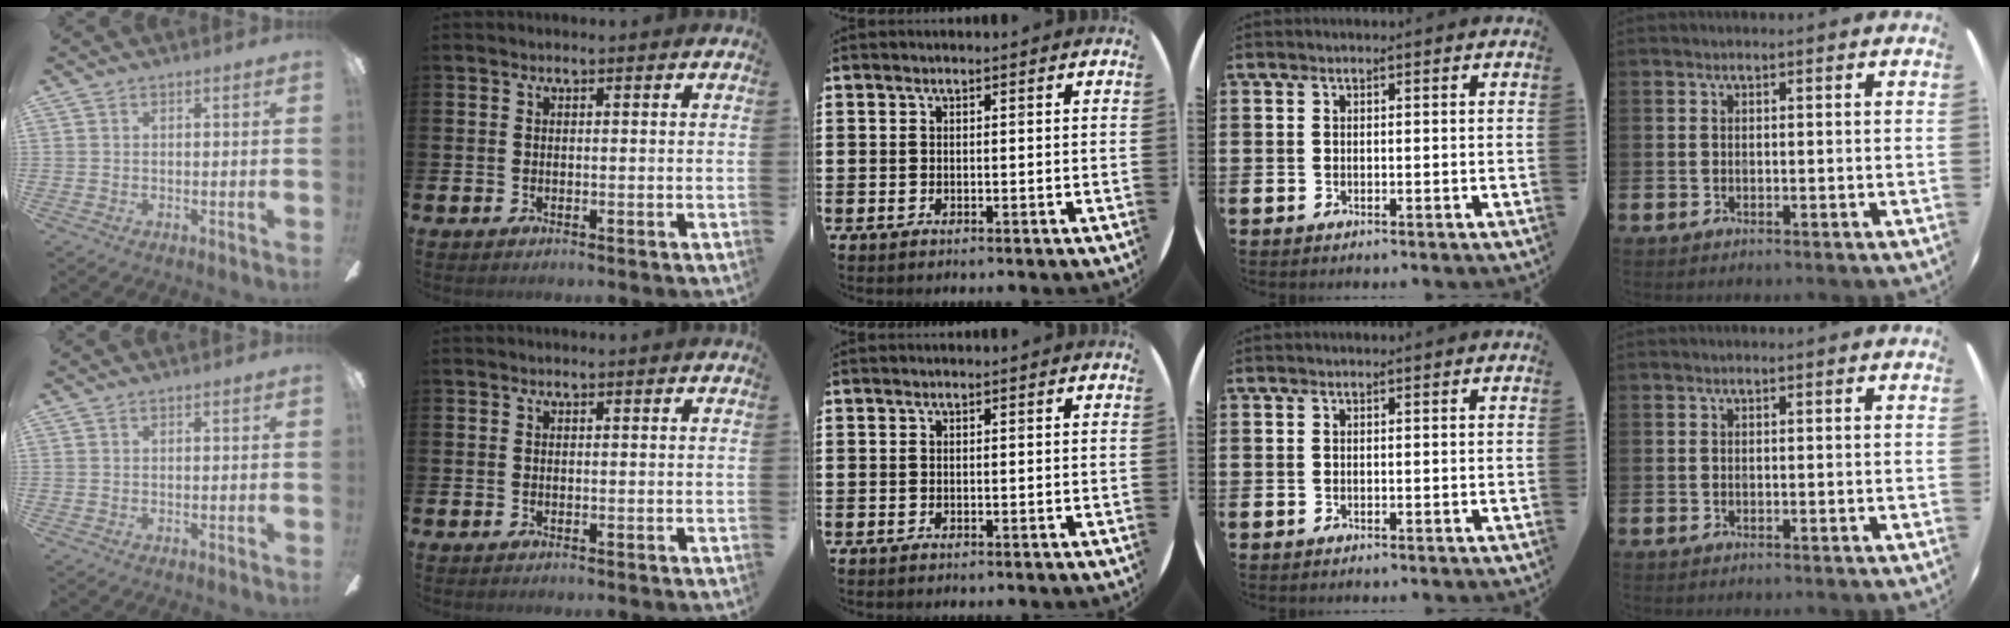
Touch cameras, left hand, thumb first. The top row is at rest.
{}